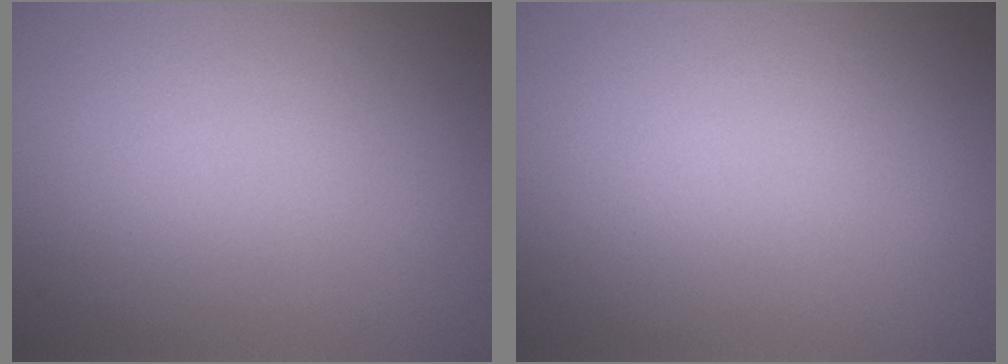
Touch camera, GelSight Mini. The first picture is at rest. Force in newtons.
{"total": 0.0}